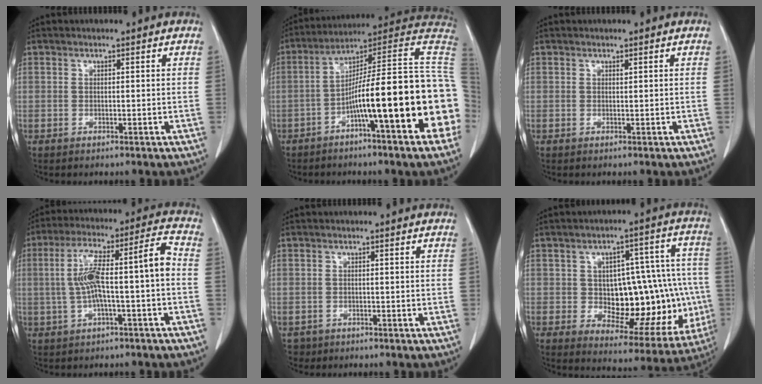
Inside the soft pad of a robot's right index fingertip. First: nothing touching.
{"total": 22.7, "force": [-4.7, 0.6, 22.2], "torque": [-0.237, 0.033, -0.077]}
{"total": 0.0}
{"total": 11.7, "force": [-0.9, 1.4, 11.6], "torque": [-0.213, 0.041, -0.011]}
{"total": 2.0, "force": [-1.0, 1.7, -0.1], "torque": [-0.007, 0.005, -0.018]}
{"total": 19.7, "force": [-1.9, 9.0, 17.5], "torque": [-0.188, 0.040, 0.001]}